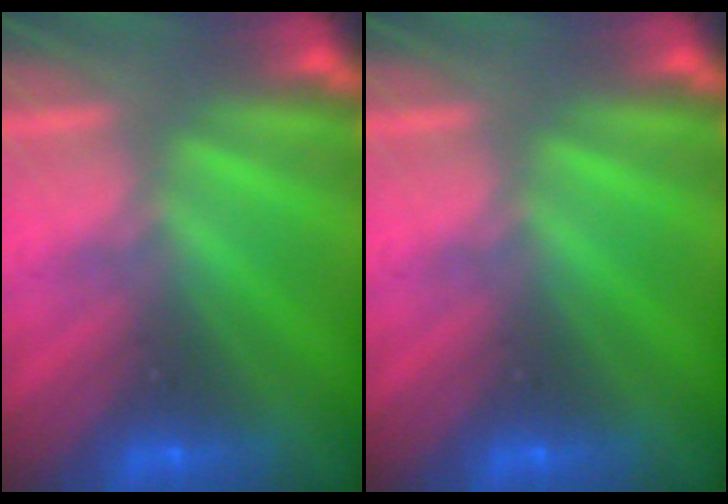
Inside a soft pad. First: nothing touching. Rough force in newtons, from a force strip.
{"total": 0.0}